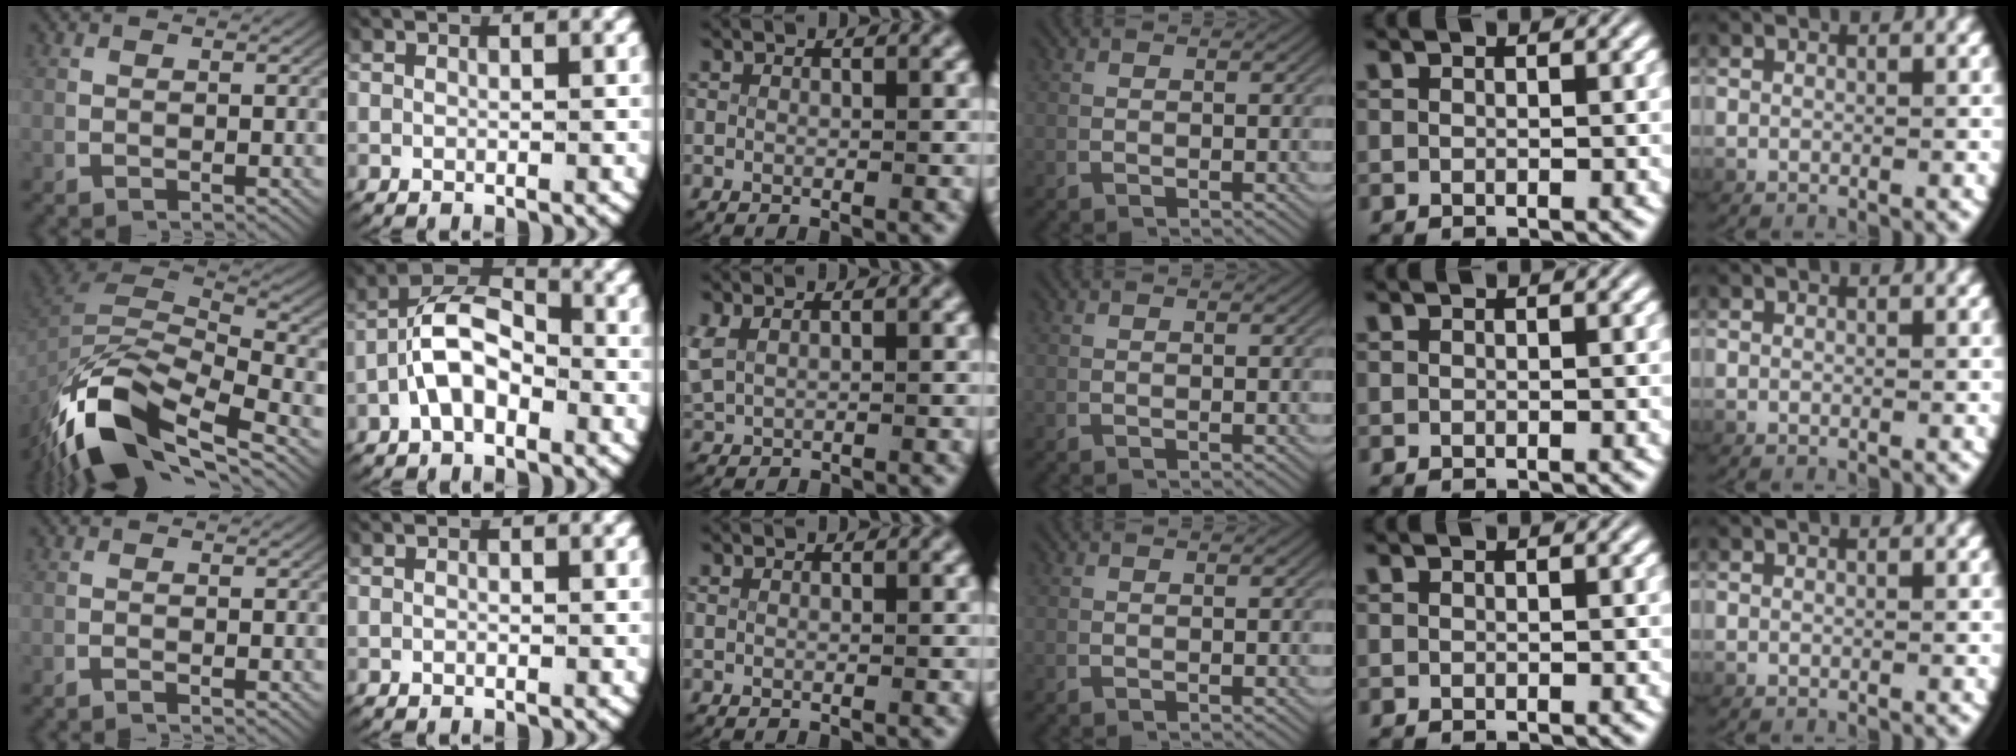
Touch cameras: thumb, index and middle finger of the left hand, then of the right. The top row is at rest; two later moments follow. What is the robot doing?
{"motion": "lift_and_place", "object": "scissors"}